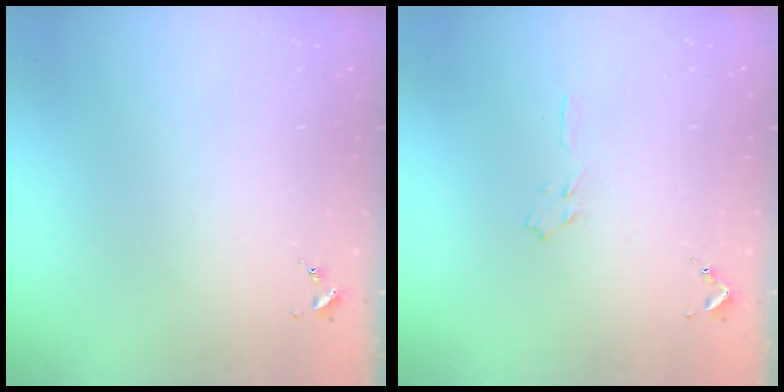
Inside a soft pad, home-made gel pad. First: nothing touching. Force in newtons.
{"total": 3.2, "press": 3.1, "slide": 0.4}